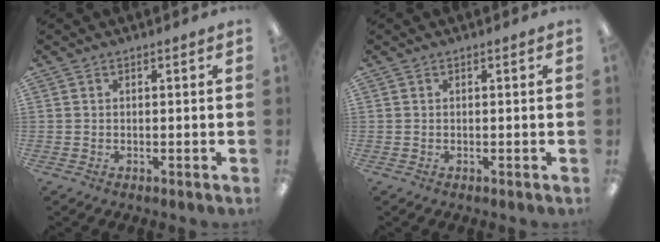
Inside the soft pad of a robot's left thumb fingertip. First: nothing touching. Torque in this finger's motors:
{"motor_torque": [-0.02, -0.19, -0.03, 0.01, -0.02]}